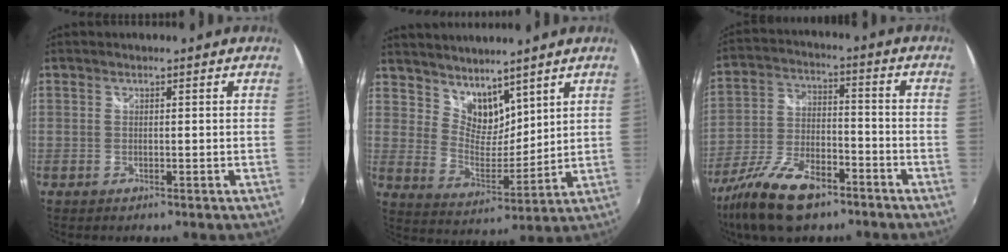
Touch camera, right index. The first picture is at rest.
{"total": 9.0, "force": [7.2, 4.3, 3.2], "torque": [-0.051, -0.001, 0.139]}
{"total": 15.6, "force": [-10.5, 6.7, 9.5], "torque": [-0.208, -0.023, -0.192]}